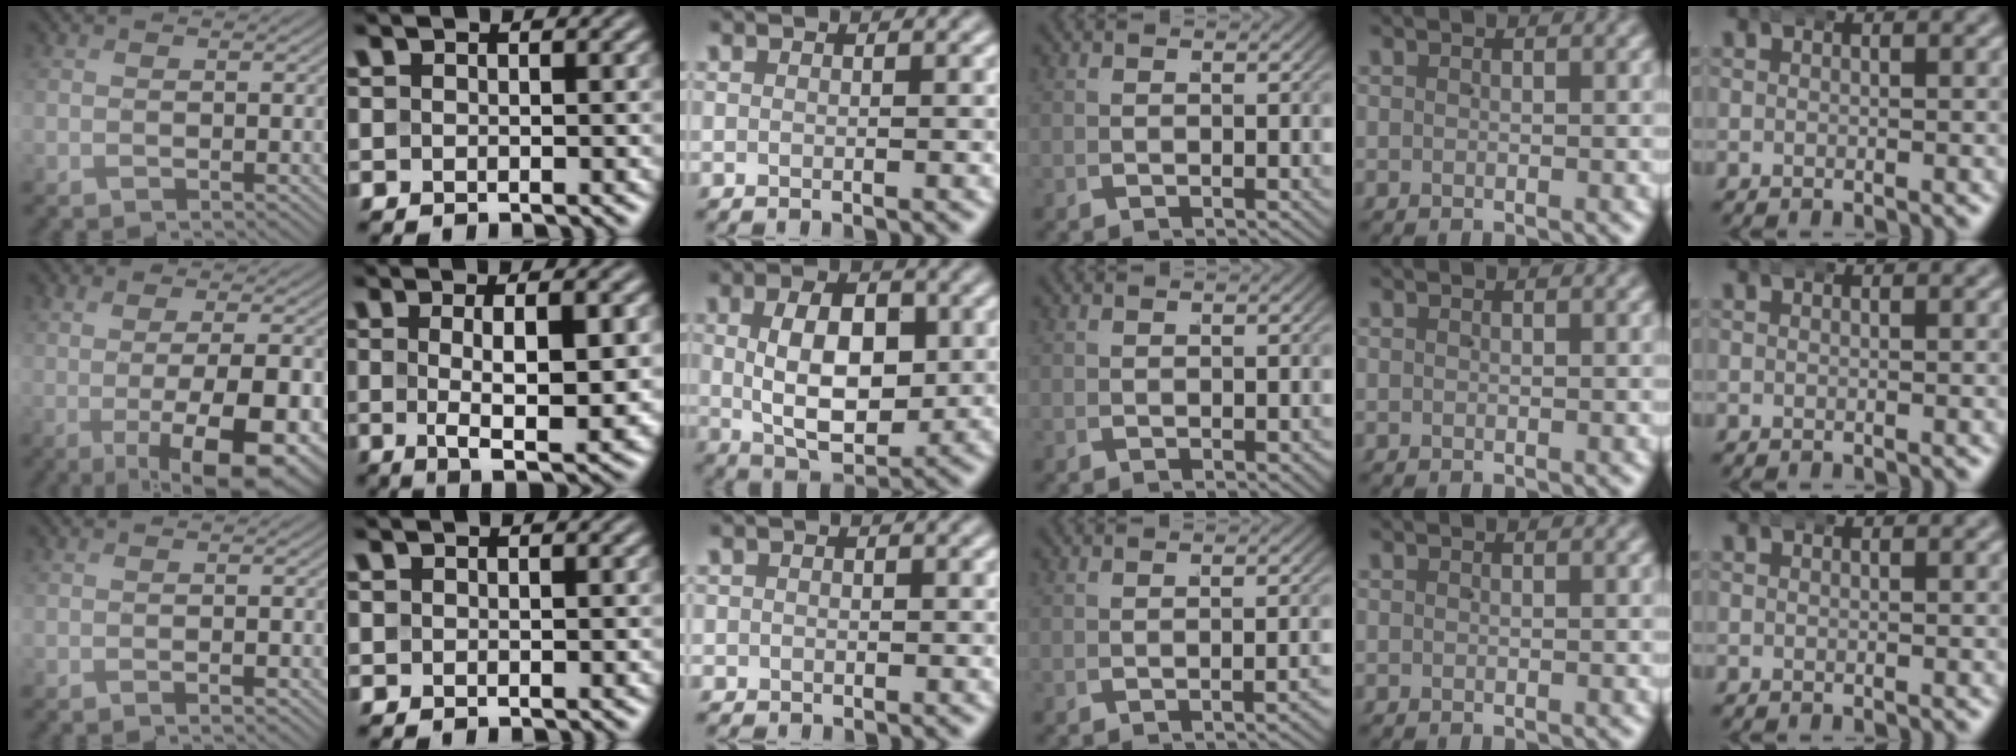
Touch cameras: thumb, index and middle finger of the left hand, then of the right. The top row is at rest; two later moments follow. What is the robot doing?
{"motion": "wrap", "object": "arm wrap"}